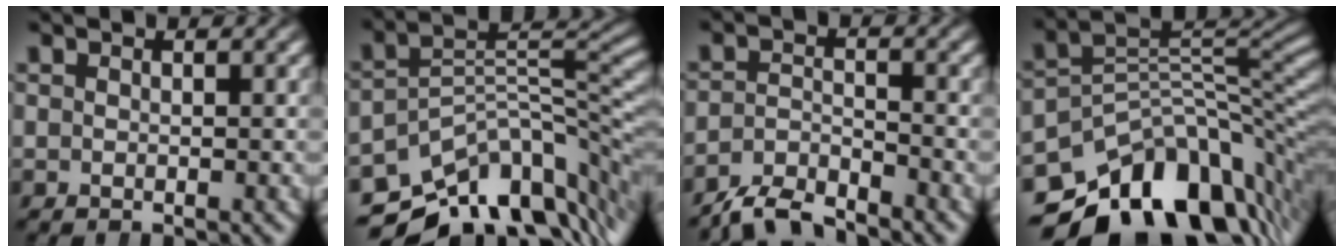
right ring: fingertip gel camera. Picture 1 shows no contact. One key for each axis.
{"total": 12.7, "fx": -7.3, "fy": 6.8, "fz": 7.7, "tx": -0.104, "ty": -0.026, "tz": -0.103}
{"total": 4.7, "fx": -4.3, "fy": 1.6, "fz": 1.1, "tx": -0.014, "ty": -0.006, "tz": -0.076}
{"total": 18.0, "fx": -10.3, "fy": 10.0, "fz": 10.9, "tx": -0.158, "ty": -0.038, "tz": -0.142}